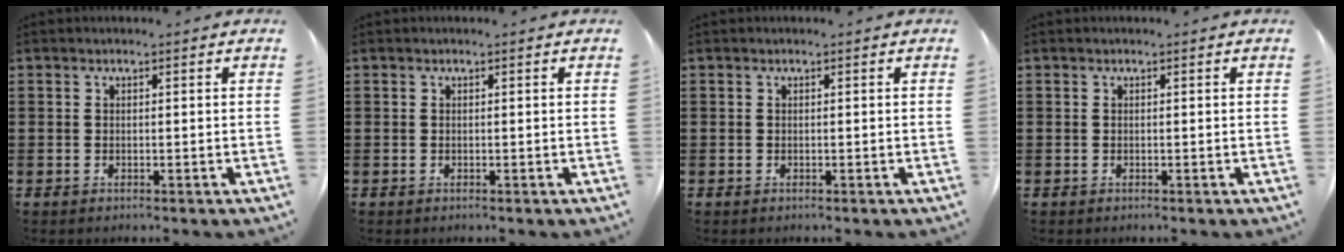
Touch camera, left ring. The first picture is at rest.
{"total": 0.0}
{"total": 0.0}
{"total": 0.0}